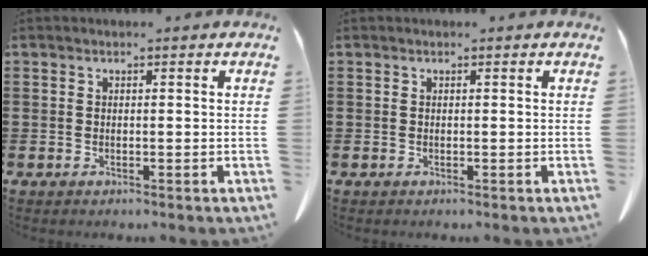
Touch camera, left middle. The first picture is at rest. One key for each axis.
{"total": 0.0}